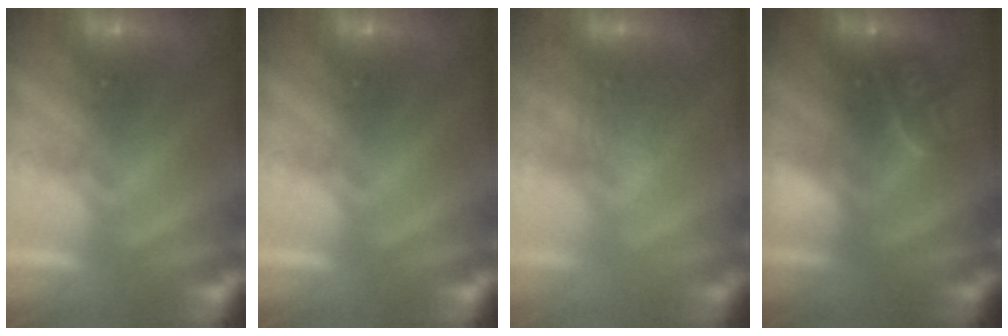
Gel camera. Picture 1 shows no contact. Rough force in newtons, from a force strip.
{"total": 0.0}
{"total": 2.6}
{"total": 2.8}